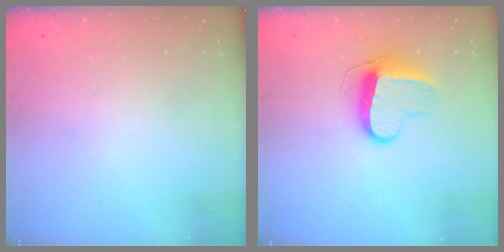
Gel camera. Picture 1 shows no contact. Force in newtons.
{"total": 10.0, "press": 10.0, "slide": 0.5}